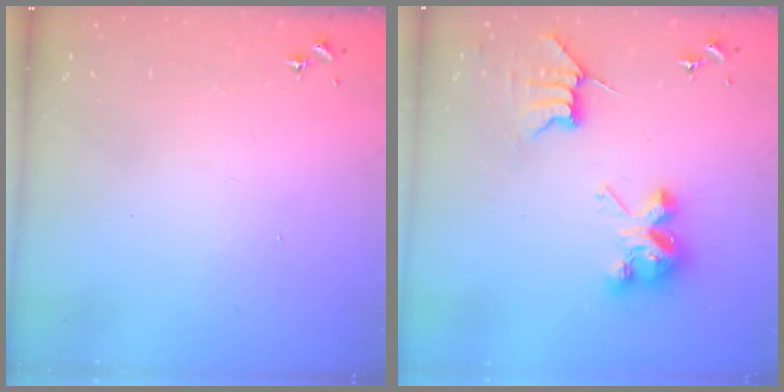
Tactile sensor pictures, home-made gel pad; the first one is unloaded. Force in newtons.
{"total": 9.2, "press": 9.2, "slide": 0.5}